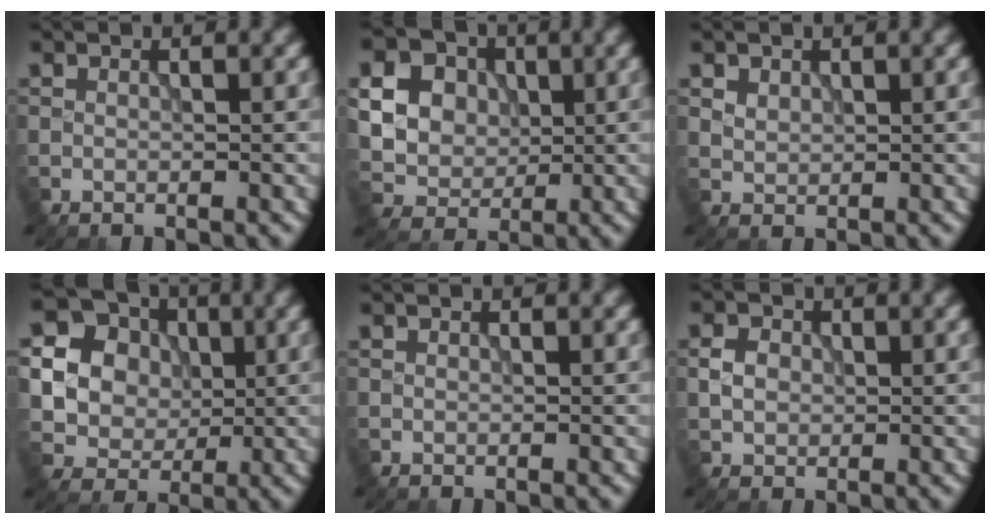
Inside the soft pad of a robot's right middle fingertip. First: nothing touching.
{"total": 15.4, "force": [4.5, 13.3, 6.4], "torque": [-0.157, 0.027, 0.062]}
{"total": 1.2, "force": [0.7, 0.8, 0.3], "torque": [-0.005, -0.002, 0.017]}
{"total": 15.9, "force": [3.1, 14.7, 5.2], "torque": [-0.164, 0.019, 0.040]}
{"total": 0.0}
{"total": 1.9, "force": [0.1, 1.6, 0.9], "torque": [-0.017, 0.000, -0.001]}